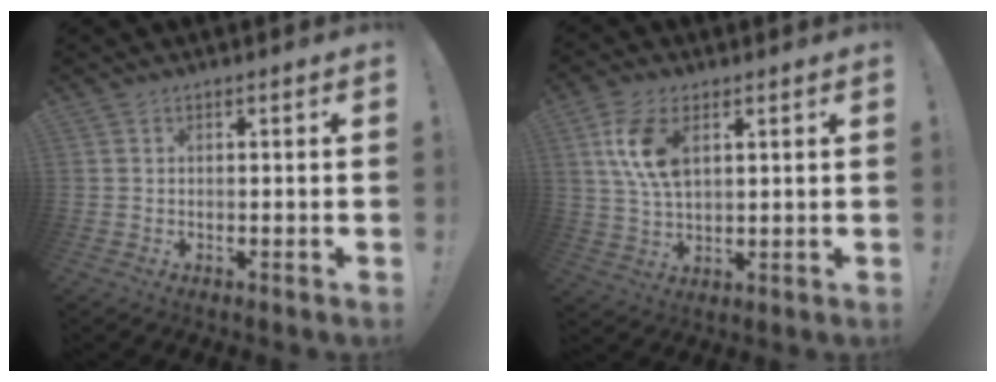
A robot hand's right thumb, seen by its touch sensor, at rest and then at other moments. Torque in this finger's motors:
{"motor_torque": [0.22, 0.39, 1.00, 0.23, 0.15]}